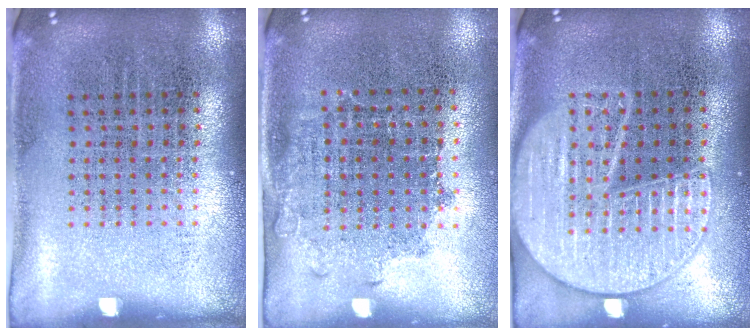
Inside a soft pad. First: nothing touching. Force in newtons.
{"total": 1.1, "press": 0.9, "slide": 0.6}
{"total": 2.5, "press": 2.5, "slide": 0.2}